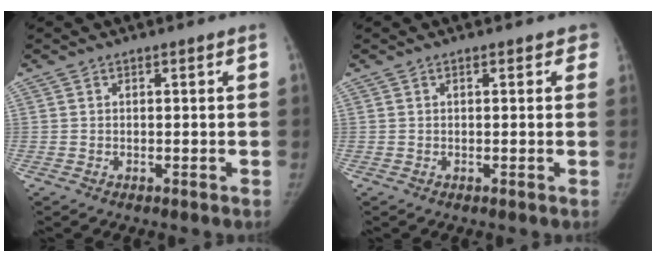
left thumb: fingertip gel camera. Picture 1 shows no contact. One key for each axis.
{"total": 1.7, "fx": 1.0, "fy": 1.0, "fz": 1.1, "tx": 0.009, "ty": 0.002, "tz": 0.003}